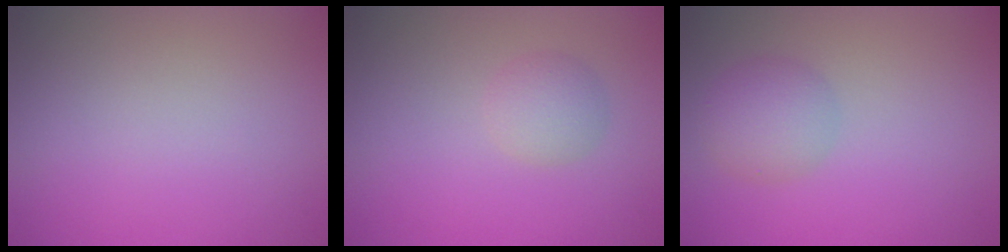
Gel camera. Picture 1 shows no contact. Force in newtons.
{"total": 2.0, "press": 2.0, "slide": 0.1}
{"total": 2.8, "press": 2.8, "slide": 0.1}